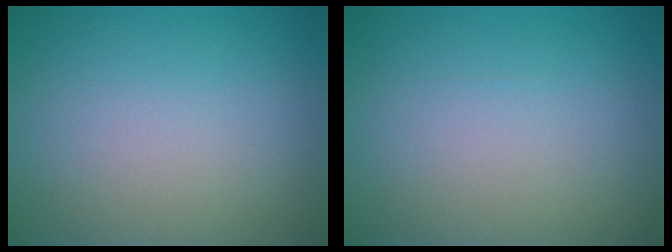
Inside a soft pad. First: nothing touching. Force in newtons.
{"total": 0.0}